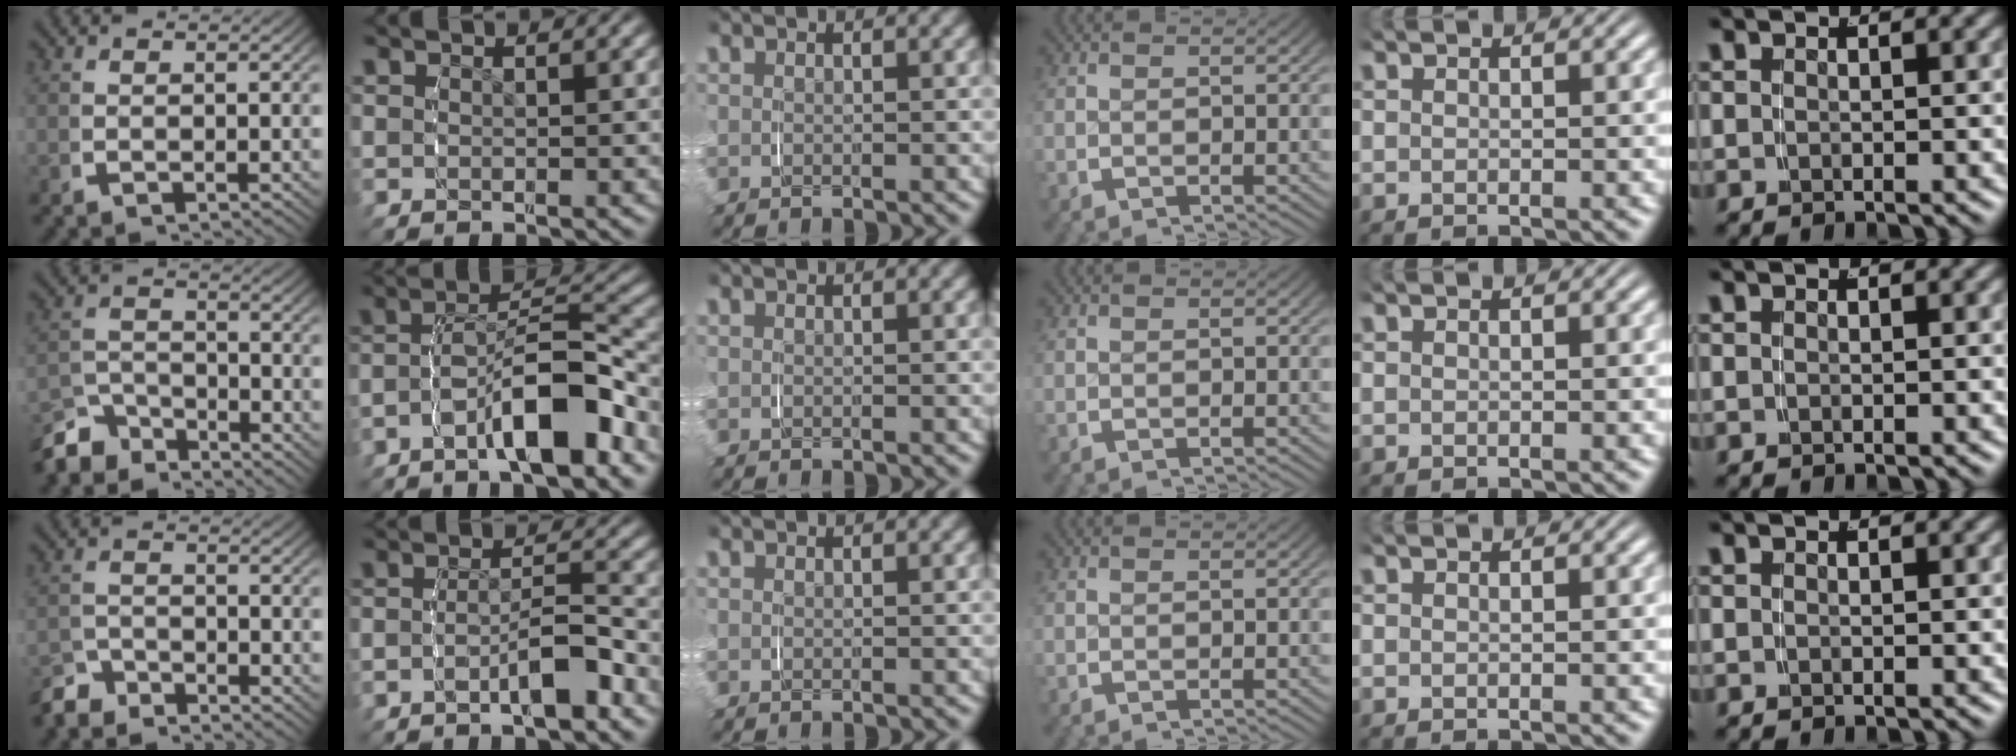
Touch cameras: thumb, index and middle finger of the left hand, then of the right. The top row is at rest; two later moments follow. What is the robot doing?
{"motion": "grasp_and_lifting", "object": "lipstick"}